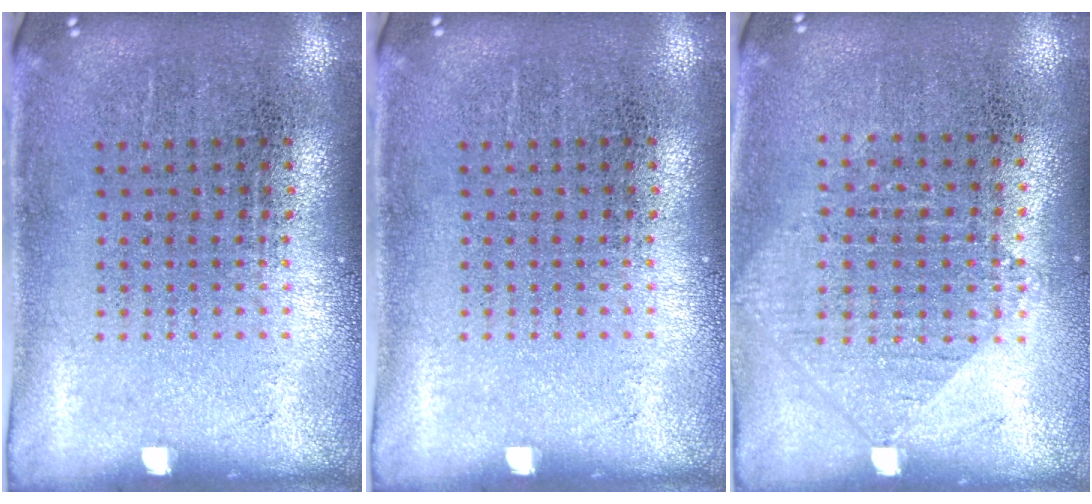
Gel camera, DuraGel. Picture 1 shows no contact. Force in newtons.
{"total": 0.0}
{"total": 0.9, "press": 0.8, "slide": 0.3}